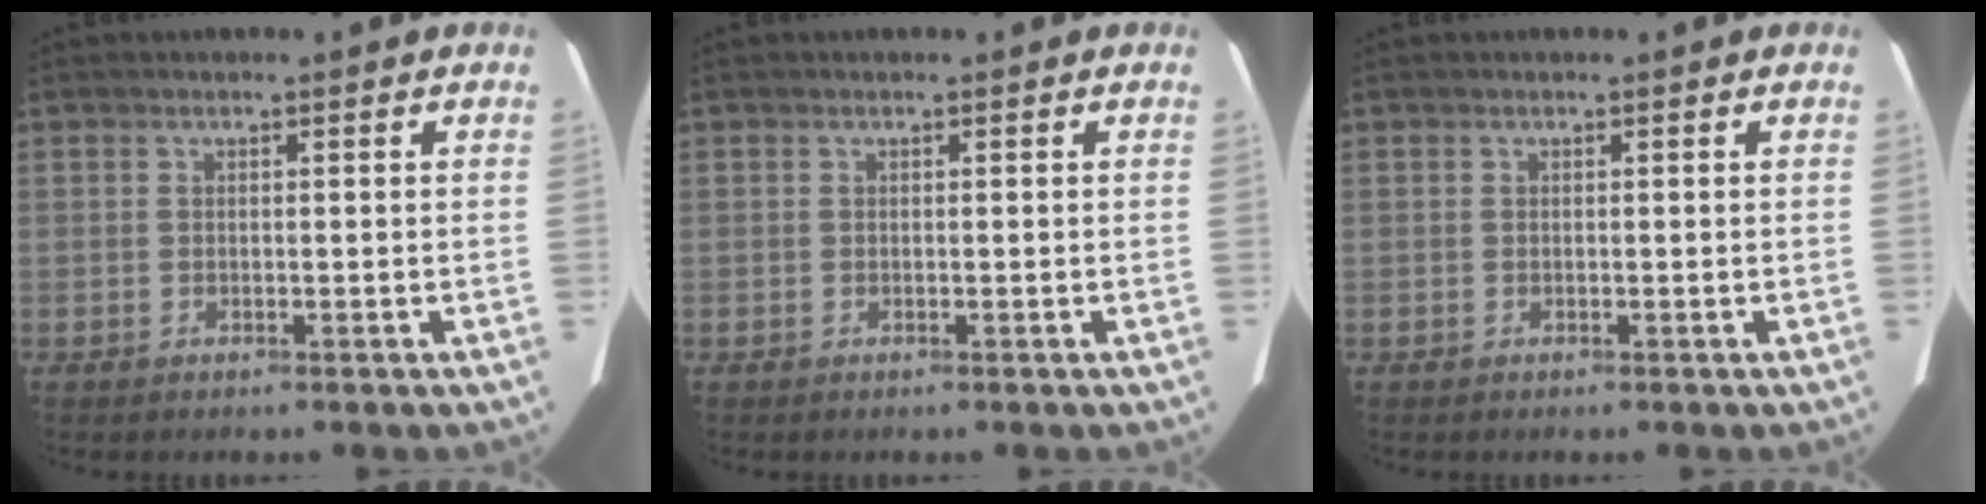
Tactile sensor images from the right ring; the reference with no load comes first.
{"total": 0.0}
{"total": 0.0}